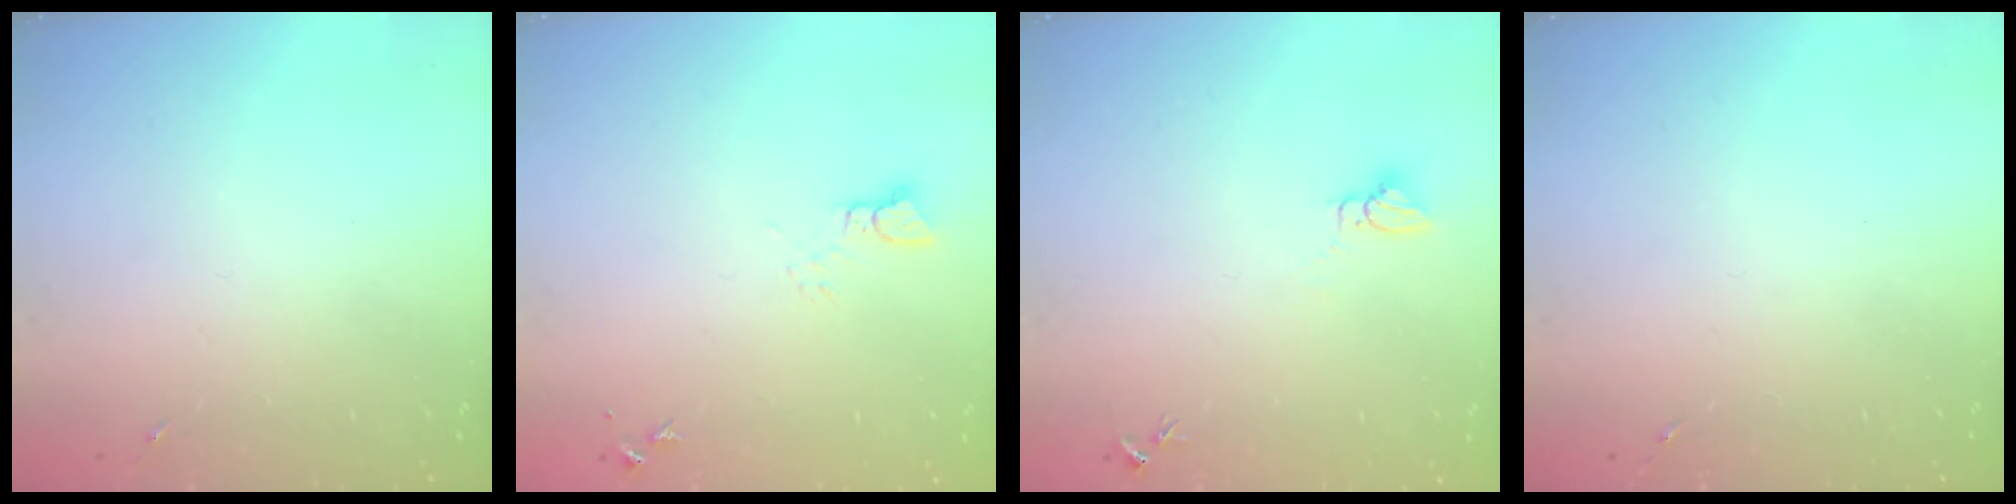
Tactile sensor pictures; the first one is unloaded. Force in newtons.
{"total": 2.5, "press": 2.5, "slide": 0.1}
{"total": 2.7, "press": 2.7, "slide": 0.1}
{"total": 0.0}